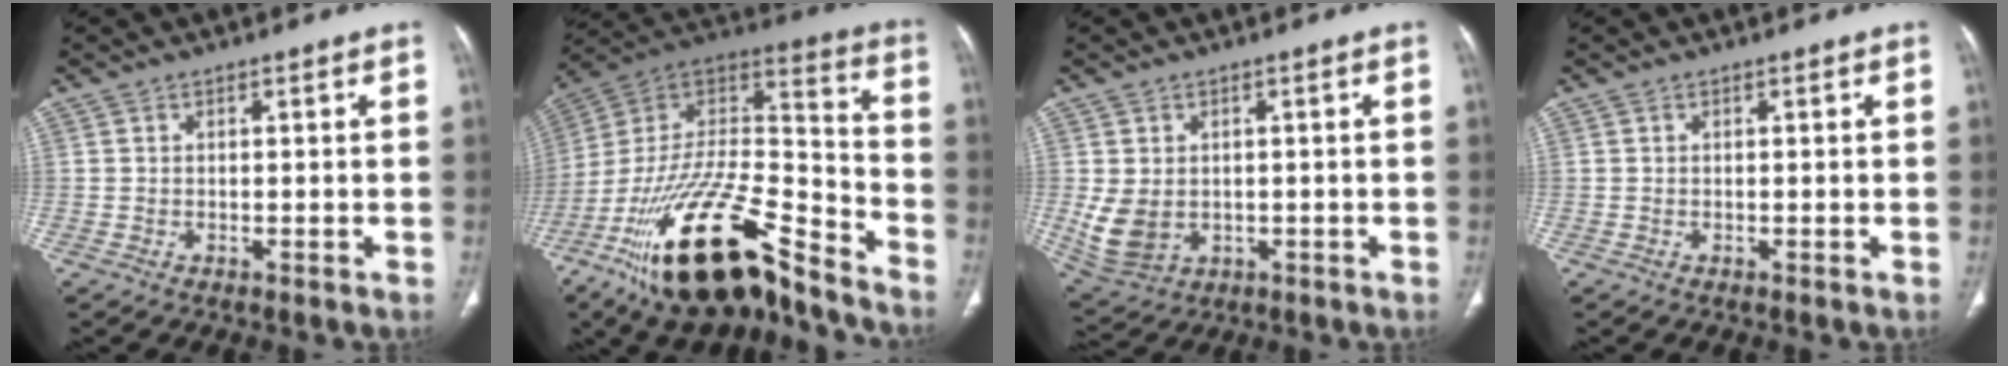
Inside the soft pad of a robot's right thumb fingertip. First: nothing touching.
{"total": 28.8, "force": [-19.6, 9.7, 18.8], "torque": [-0.336, 0.066, -0.340]}
{"total": 7.3, "force": [-0.3, 5.7, 4.5], "torque": [-0.087, -0.006, 0.017]}
{"total": 0.0}